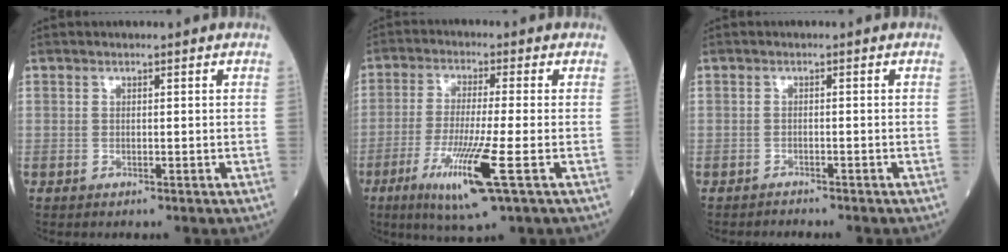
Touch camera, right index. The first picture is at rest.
{"total": 10.8, "force": [-4.2, -0.2, 9.9], "torque": [-0.195, -0.032, -0.077]}
{"total": 1.1, "force": [-1.1, 0.1, -0.2], "torque": [0.002, -0.003, -0.017]}